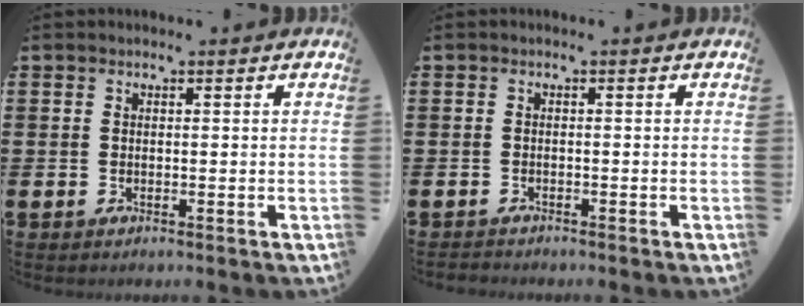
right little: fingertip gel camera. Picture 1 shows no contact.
{"total": 0.6, "force": [-0.6, 0.1, 0.0], "torque": [-0.002, -0.001, -0.013]}